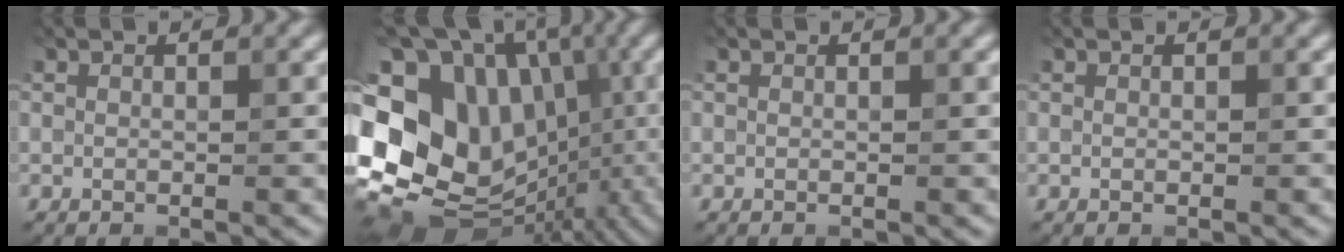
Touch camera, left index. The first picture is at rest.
{"total": 20.0, "force": [-1.4, 16.5, 11.3], "torque": [-0.179, 0.040, -0.023]}
{"total": 0.0}
{"total": 0.0}